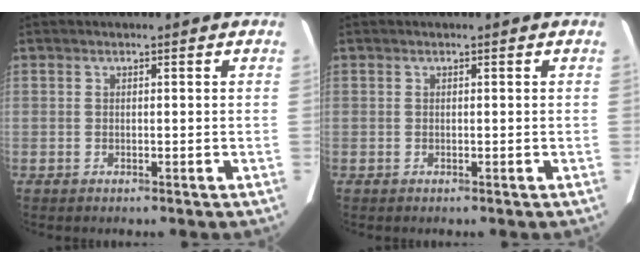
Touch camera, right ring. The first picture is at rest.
{"total": 0.0}